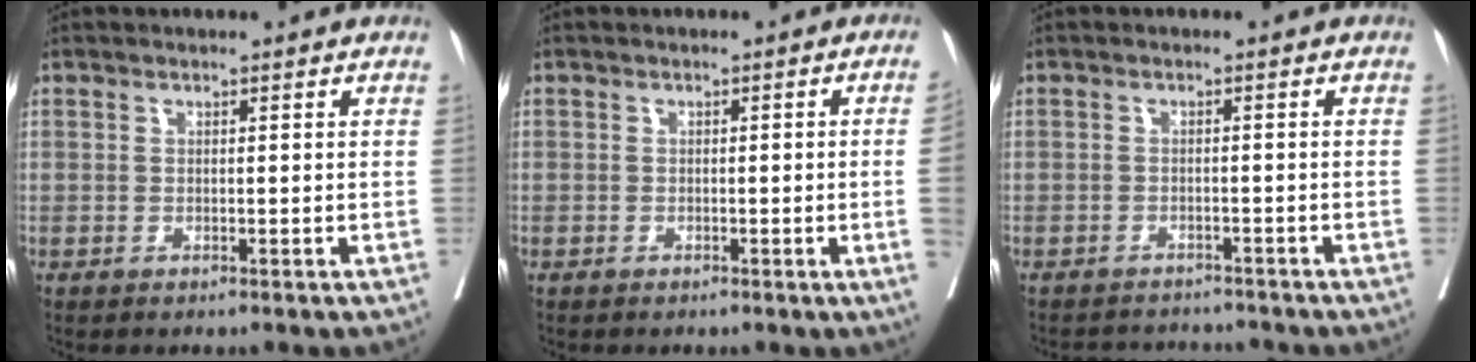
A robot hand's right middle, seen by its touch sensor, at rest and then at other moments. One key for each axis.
{"total": 3.2, "fx": -0.6, "fy": -0.8, "fz": 3.1, "tx": -0.040, "ty": -0.001, "tz": -0.004}
{"total": 6.1, "fx": -5.9, "fy": 1.2, "fz": 0.6, "tx": -0.006, "ty": 0.000, "tz": -0.076}